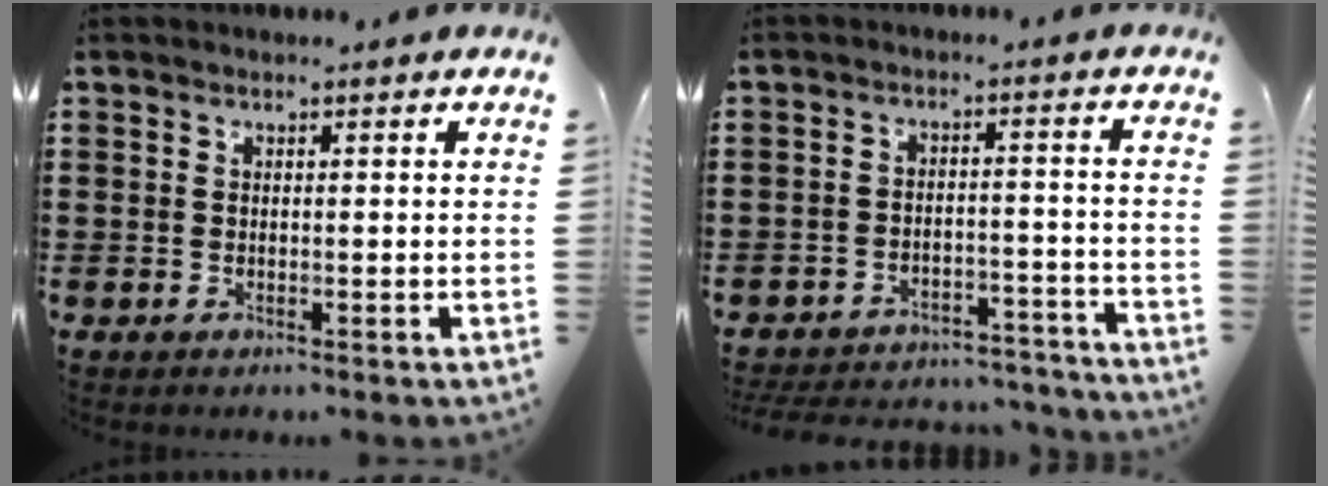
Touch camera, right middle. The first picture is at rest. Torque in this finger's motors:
{"motor_torque": [0.98, -0.65, 1.01, 0.21]}